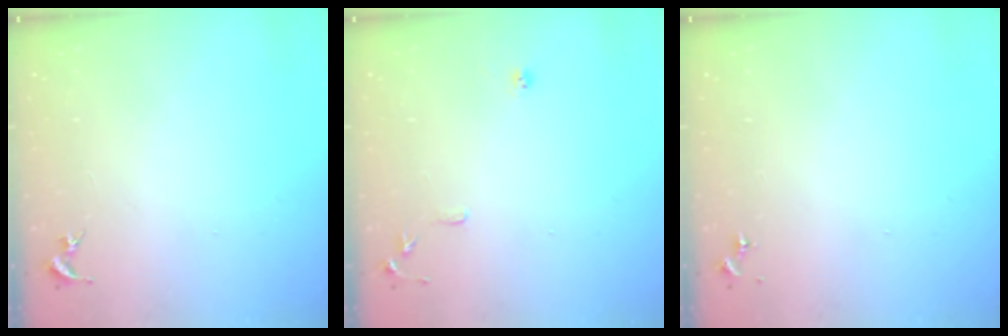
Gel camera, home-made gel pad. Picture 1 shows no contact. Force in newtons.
{"total": 7.9, "press": 7.9, "slide": 0.8}
{"total": 0.0}